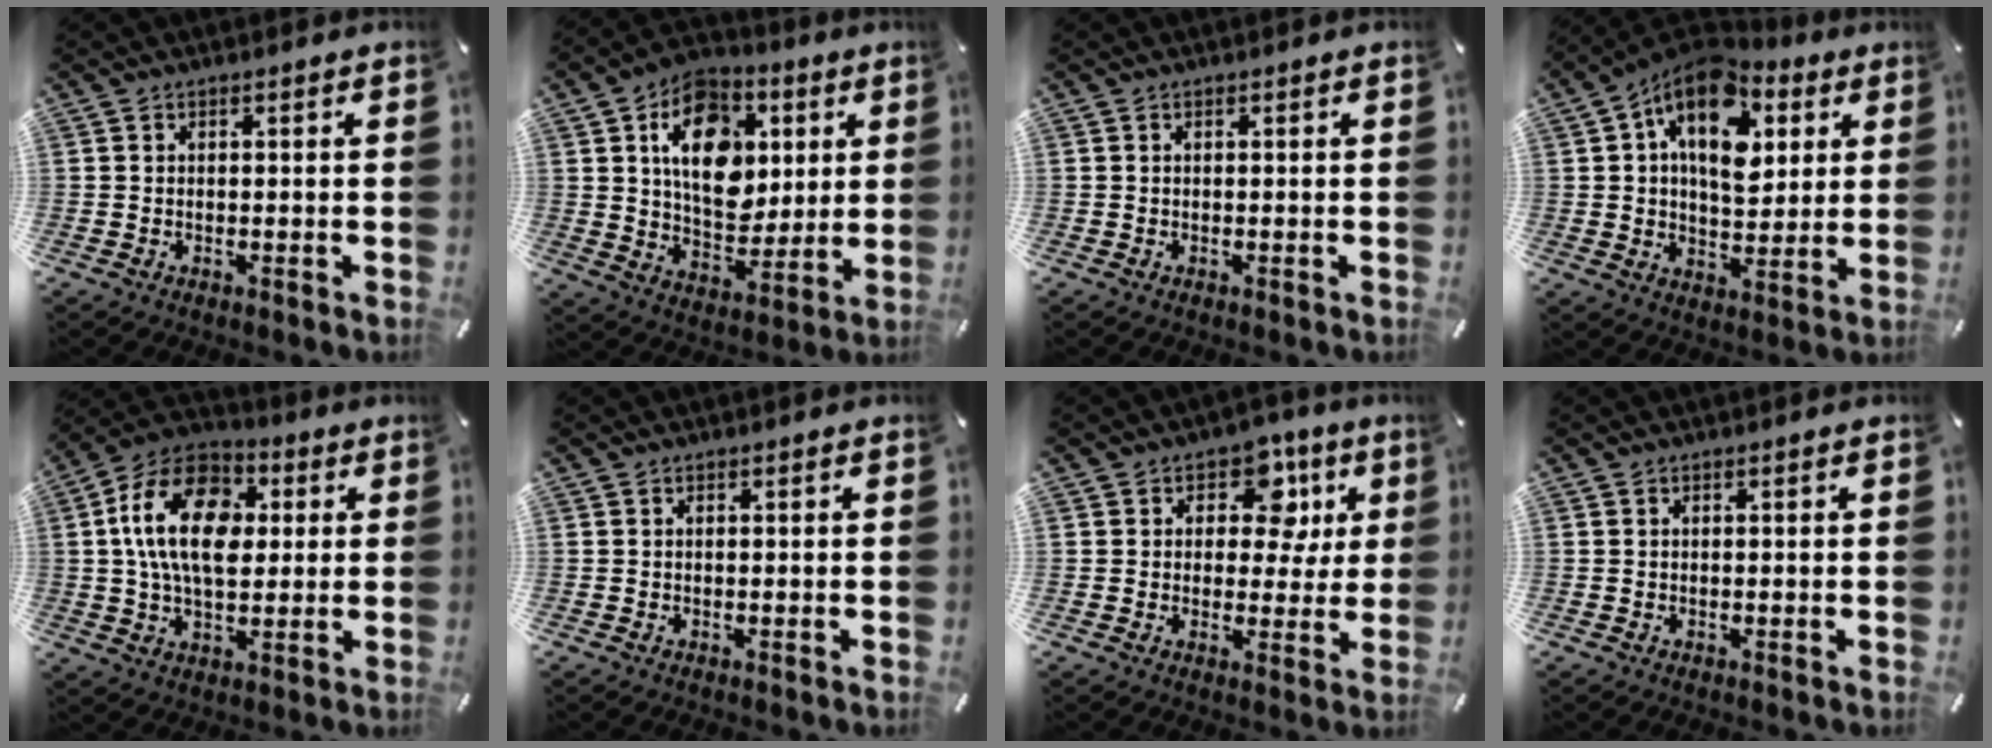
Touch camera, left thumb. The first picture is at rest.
{"total": 16.7, "force": [4.5, 12.4, 10.2], "torque": [-0.151, -0.003, 0.087]}
{"total": 0.0}
{"total": 16.7, "force": [7.0, 10.2, 11.3], "torque": [-0.184, -0.026, 0.121]}
{"total": 18.0, "force": [2.3, 12.1, 13.1], "torque": [-0.252, 0.009, 0.033]}
{"total": 0.0}
{"total": 11.3, "force": [3.8, 7.9, 7.1], "torque": [-0.092, -0.009, 0.062]}
{"total": 0.0}